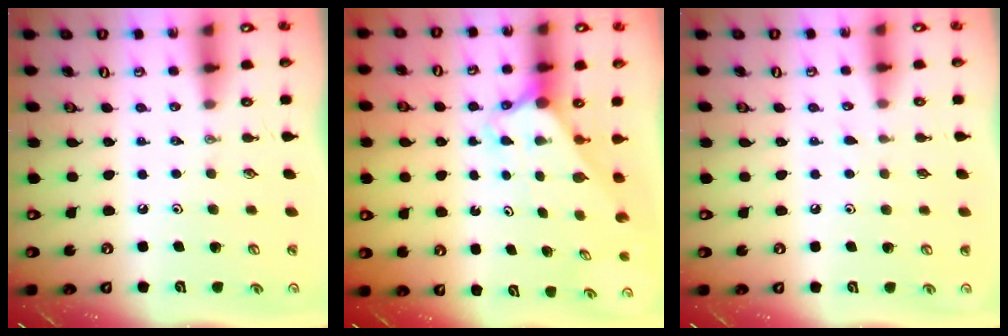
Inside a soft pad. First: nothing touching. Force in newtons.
{"total": 2.7, "press": 2.7, "slide": 0.1}
{"total": 3.4, "press": 3.4, "slide": 0.4}